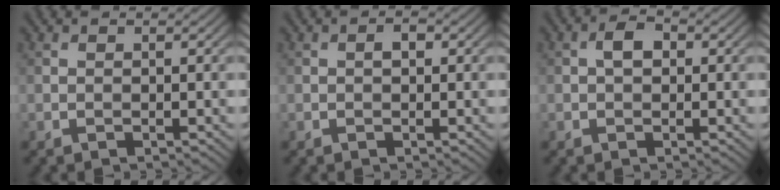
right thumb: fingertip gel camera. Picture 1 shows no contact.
{"total": 1.1, "force": [0.1, 0.6, 0.9], "torque": [-0.011, 0.002, -0.001]}
{"total": 2.3, "force": [0.1, 1.5, 1.7], "torque": [-0.034, 0.006, -0.002]}